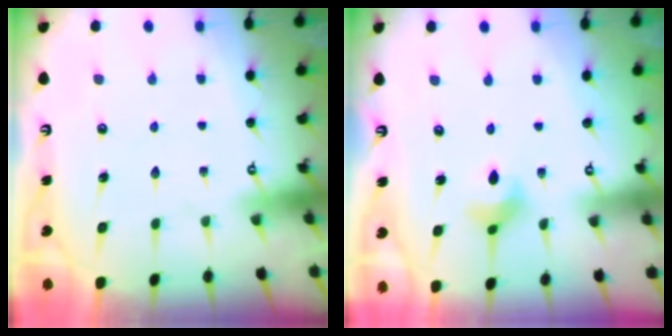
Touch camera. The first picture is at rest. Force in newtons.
{"total": 3.4, "press": 3.4, "slide": 0.6}